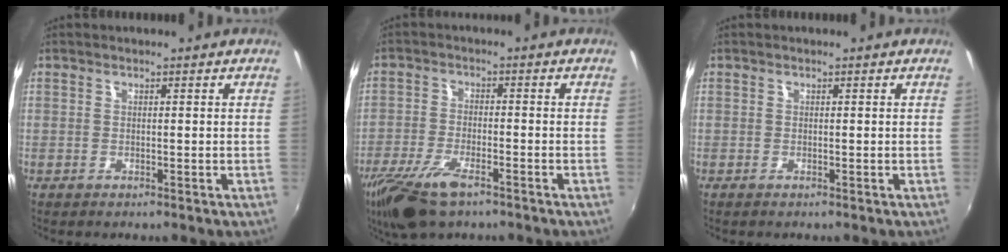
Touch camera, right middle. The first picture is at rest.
{"total": 10.5, "force": [-7.0, 3.7, 6.9], "torque": [-0.165, -0.027, -0.136]}
{"total": 0.0}